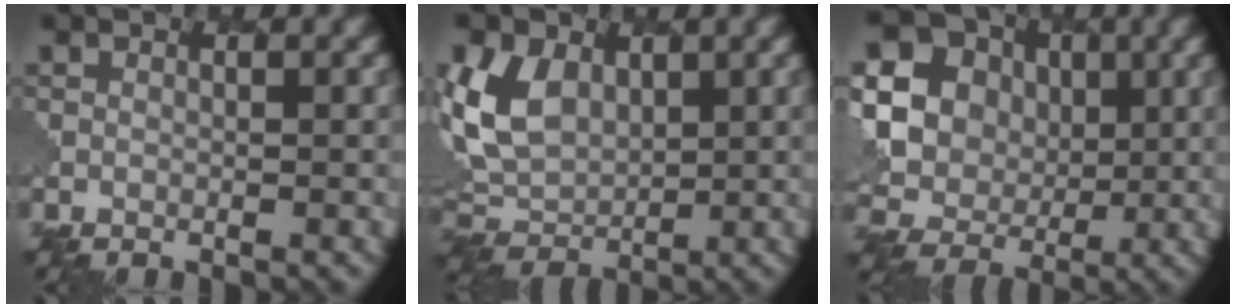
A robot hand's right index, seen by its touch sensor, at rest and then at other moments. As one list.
[{"total": 6.6, "force": [1.7, 4.8, 4.1], "torque": [-0.102, 0.001, 0.021]}, {"total": 16.5, "force": [4.2, 14.8, 6.0], "torque": [-0.177, 0.023, 0.062]}]